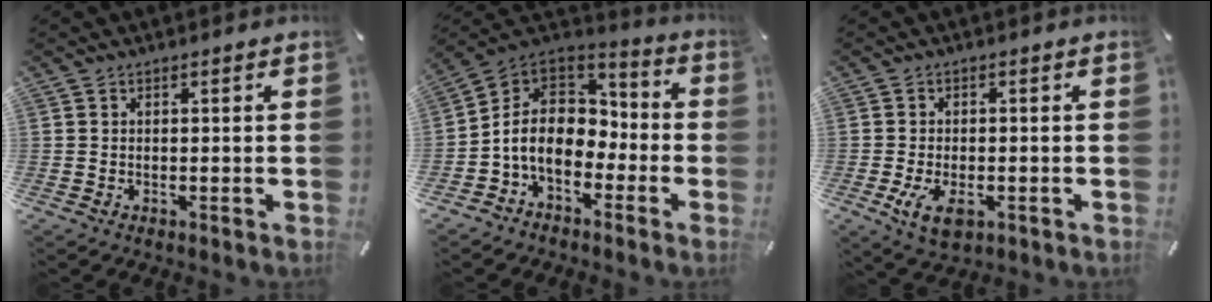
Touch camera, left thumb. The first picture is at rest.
{"total": 11.4, "force": [-3.4, 9.0, 6.1], "torque": [-0.145, 0.015, -0.063]}
{"total": 5.8, "force": [-1.8, 3.4, 4.3], "torque": [-0.093, -0.005, -0.037]}